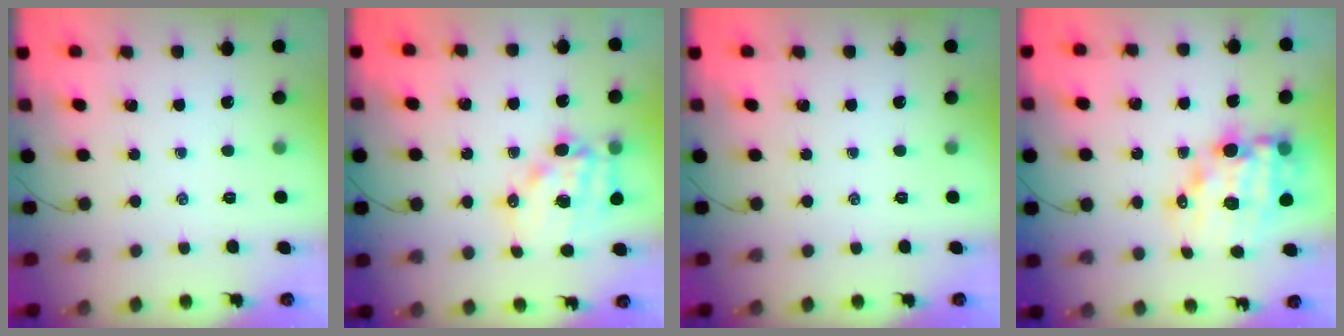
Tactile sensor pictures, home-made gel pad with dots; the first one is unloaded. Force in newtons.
{"total": 13.3, "press": 12.9, "slide": 3.2}
{"total": 0.0}
{"total": 13.6, "press": 13.1, "slide": 3.6}